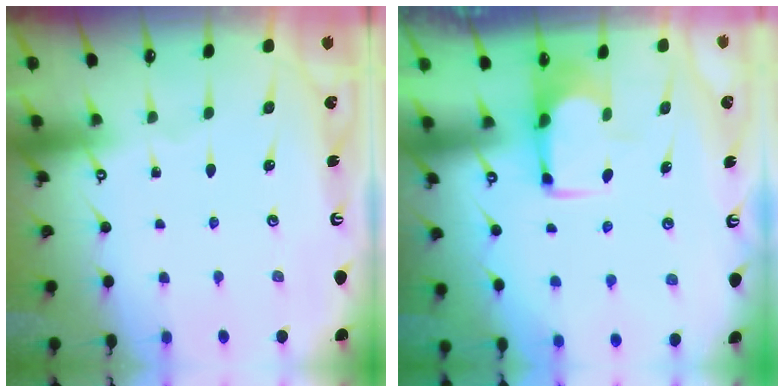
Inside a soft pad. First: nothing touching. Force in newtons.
{"total": 1.8, "press": 1.7, "slide": 0.6}